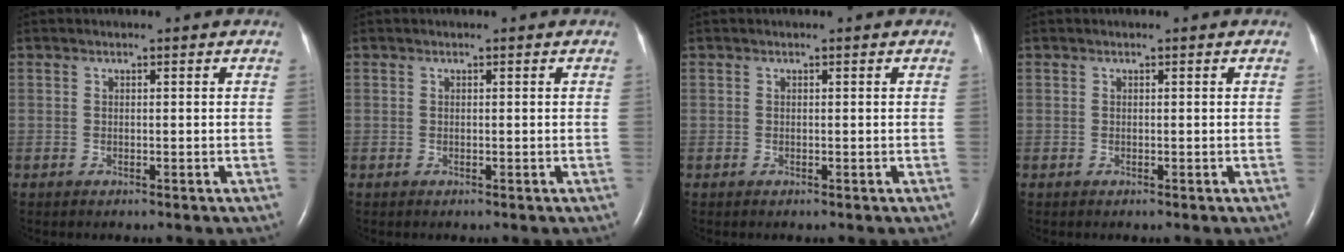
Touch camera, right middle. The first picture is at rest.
{"total": 0.0}
{"total": 0.0}
{"total": 0.0}